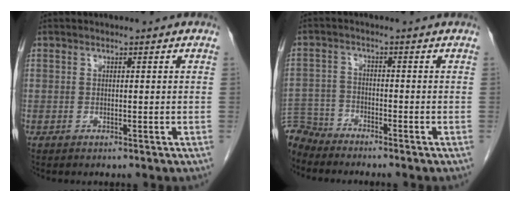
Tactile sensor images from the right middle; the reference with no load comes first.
{"total": 5.4, "force": [-5.3, 1.2, -0.4], "torque": [0.013, -0.006, -0.105]}